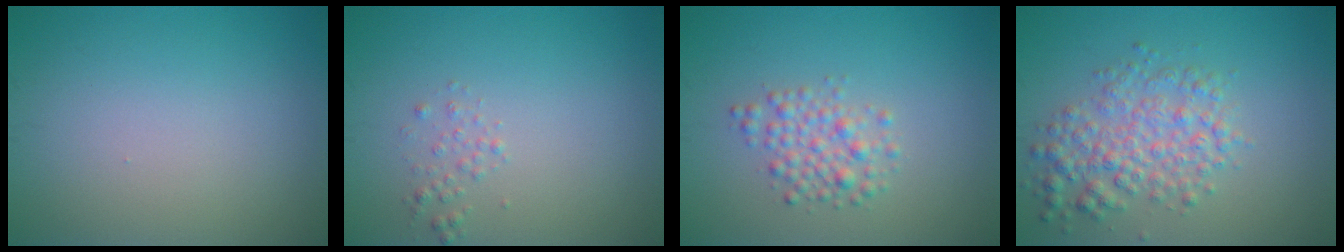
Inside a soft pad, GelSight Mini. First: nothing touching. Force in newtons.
{"total": 0.9, "press": 0.9, "slide": 0.1}
{"total": 2.6, "press": 2.6, "slide": 0.1}
{"total": 4.3, "press": 4.3, "slide": 0.1}